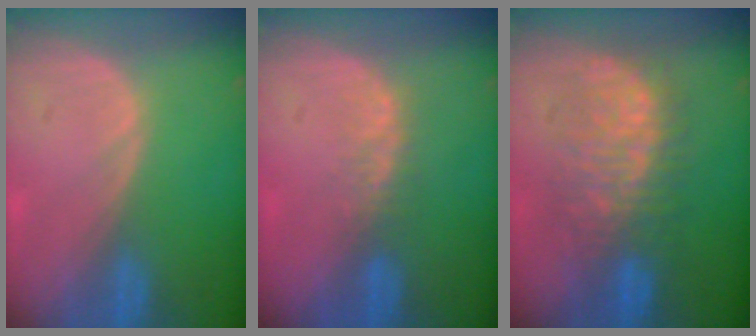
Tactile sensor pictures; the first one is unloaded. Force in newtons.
{"total": 2.8, "press": 2.4, "slide": 1.5}
{"total": 8.6, "press": 8.6, "slide": 0.4}